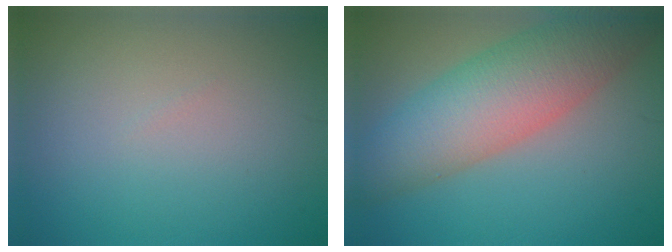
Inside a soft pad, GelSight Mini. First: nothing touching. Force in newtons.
{"total": 8.8, "press": 8.8, "slide": 0.5}